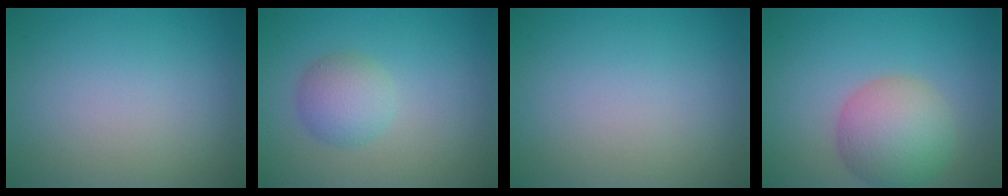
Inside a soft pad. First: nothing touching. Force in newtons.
{"total": 2.9, "press": 2.9, "slide": 0.0}
{"total": 0.0}
{"total": 6.0, "press": 6.0, "slide": 0.4}